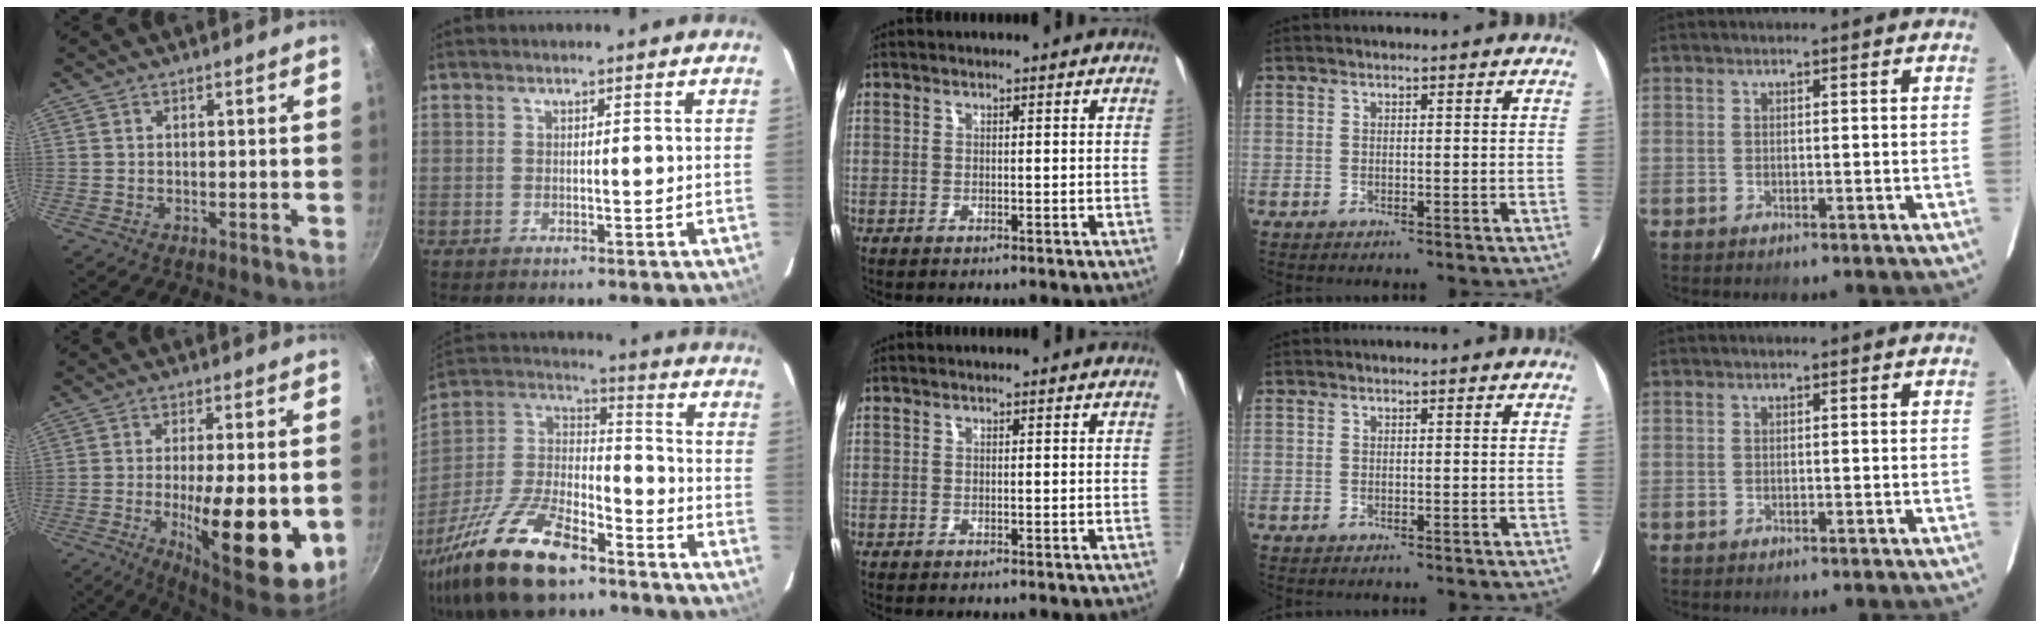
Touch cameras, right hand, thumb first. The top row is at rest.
{"thumb": {"total": 18.0, "force": [-3.9, 5.2, 16.8], "torque": [-0.233, -0.001, -0.051]}, "index": {"total": 24.1, "force": [-15.7, 9.7, 15.6], "torque": [-0.331, -0.020, -0.279]}}